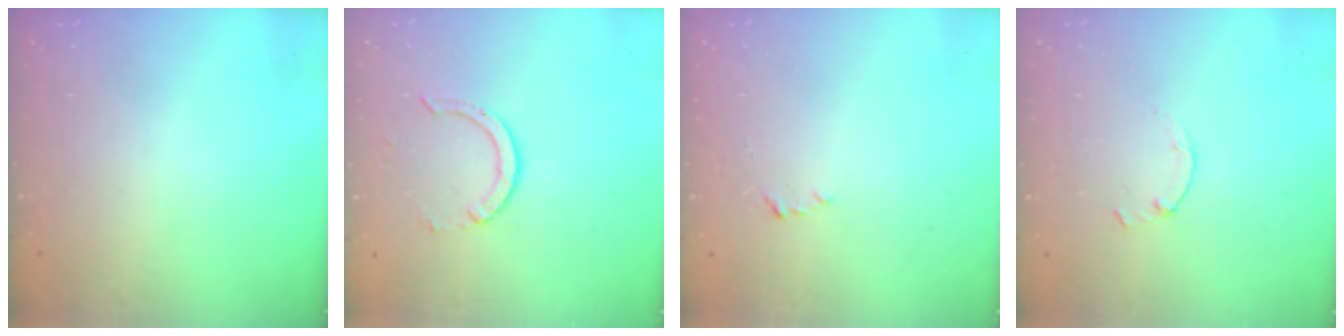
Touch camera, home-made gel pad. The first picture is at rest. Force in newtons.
{"total": 1.7, "press": 1.7, "slide": 0.1}
{"total": 2.2, "press": 2.1, "slide": 0.3}
{"total": 0.9, "press": 0.8, "slide": 0.3}